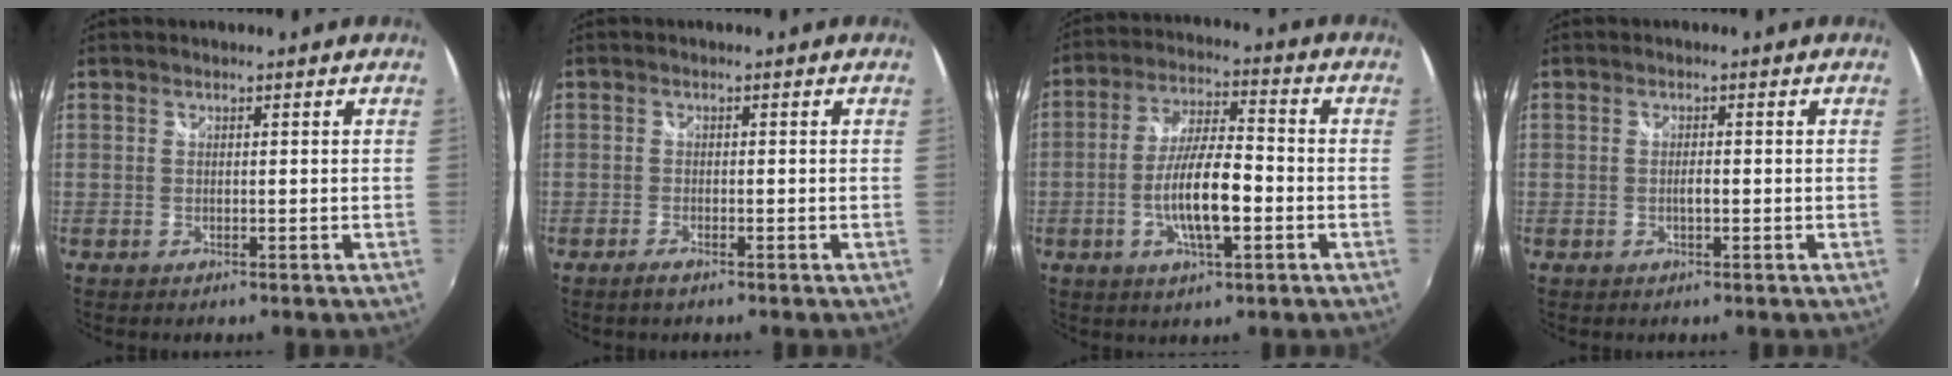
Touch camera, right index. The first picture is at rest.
{"total": 1.5, "force": [-1.2, 0.4, 0.8], "torque": [-0.021, -0.005, -0.026]}
{"total": 11.0, "force": [-3.1, 2.9, 10.1], "torque": [-0.195, -0.003, -0.055]}
{"total": 1.1, "force": [-0.3, 0.4, 1.0], "torque": [-0.018, -0.001, -0.006]}